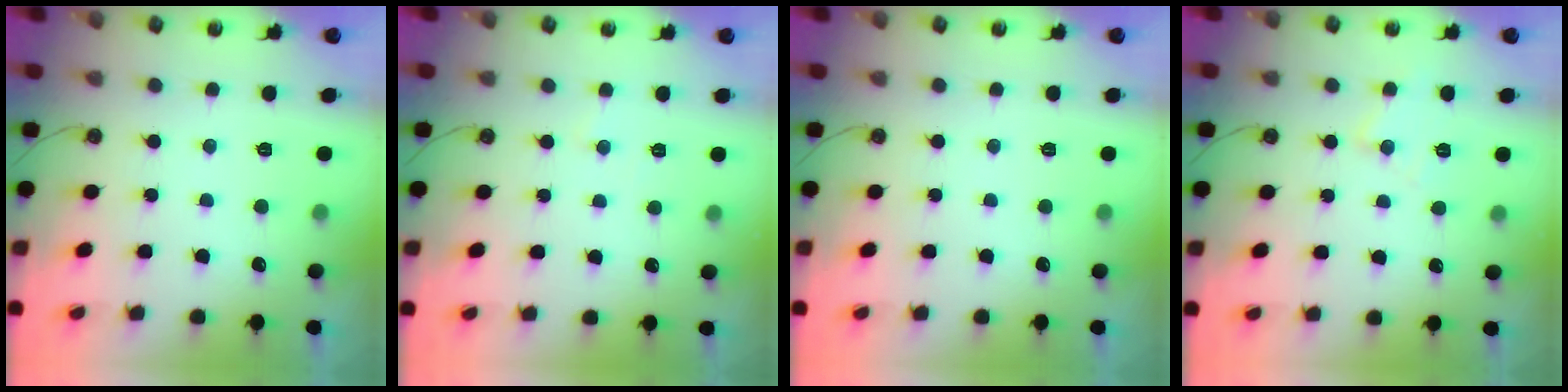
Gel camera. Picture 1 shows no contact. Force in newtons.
{"total": 3.7, "press": 3.7, "slide": 0.6}
{"total": 0.0}
{"total": 7.8, "press": 7.7, "slide": 0.4}